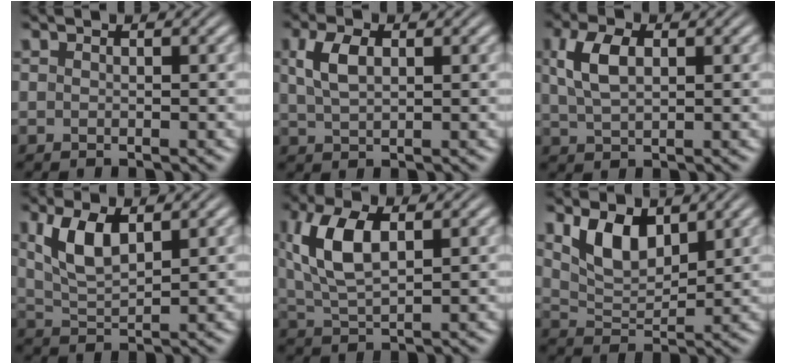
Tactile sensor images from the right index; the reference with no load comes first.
{"total": 2.7, "force": [0.7, 1.3, 2.3], "torque": [-0.049, -0.004, 0.019]}
{"total": 3.5, "force": [0.8, 1.8, 2.9], "torque": [-0.065, -0.001, 0.020]}
{"total": 4.4, "force": [1.3, 2.5, 3.4], "torque": [-0.081, -0.013, 0.032]}
{"total": 6.0, "force": [1.6, 3.2, 4.9], "torque": [-0.115, -0.009, 0.039]}
{"total": 4.5, "force": [2.0, 2.5, 3.0], "torque": [-0.055, -0.012, 0.041]}